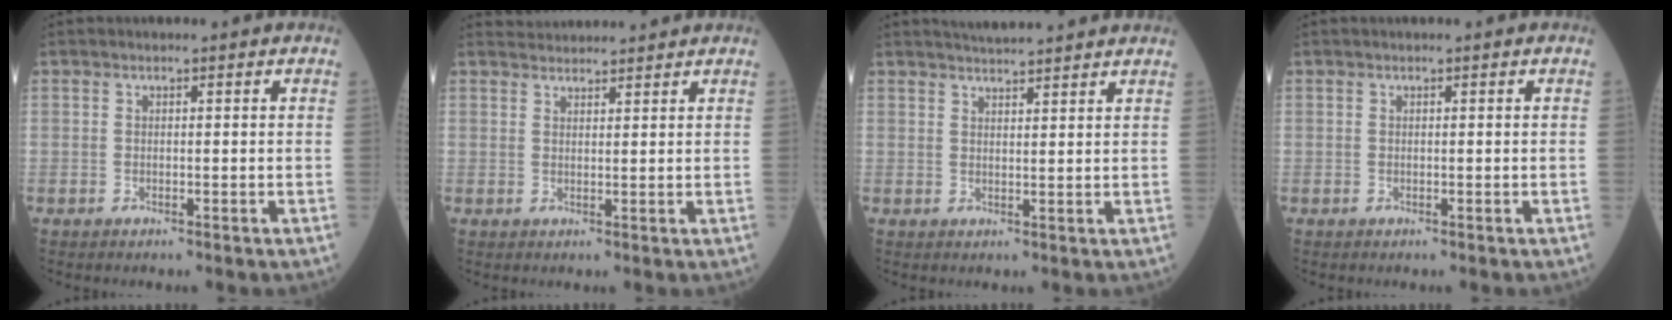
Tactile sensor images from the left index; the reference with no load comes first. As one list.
[{"total": 4.6, "force": [4.6, 0.2, 0.2], "torque": [-0.010, 0.032, 0.072]}, {"total": 5.9, "force": [5.6, -0.1, 1.9], "torque": [-0.032, 0.023, 0.075]}, {"total": 0.0}]